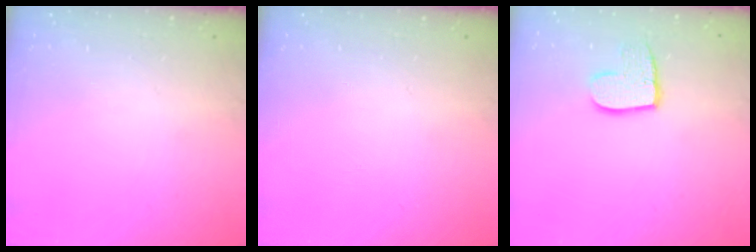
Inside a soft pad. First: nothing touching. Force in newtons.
{"total": 0.0}
{"total": 9.2, "press": 9.2, "slide": 0.6}